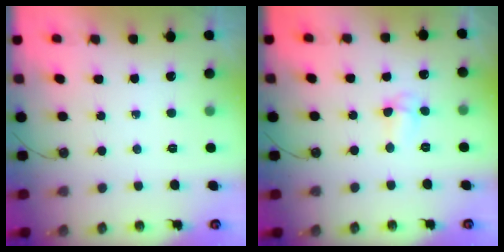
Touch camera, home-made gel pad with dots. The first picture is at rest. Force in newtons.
{"total": 4.8, "press": 4.6, "slide": 1.3}